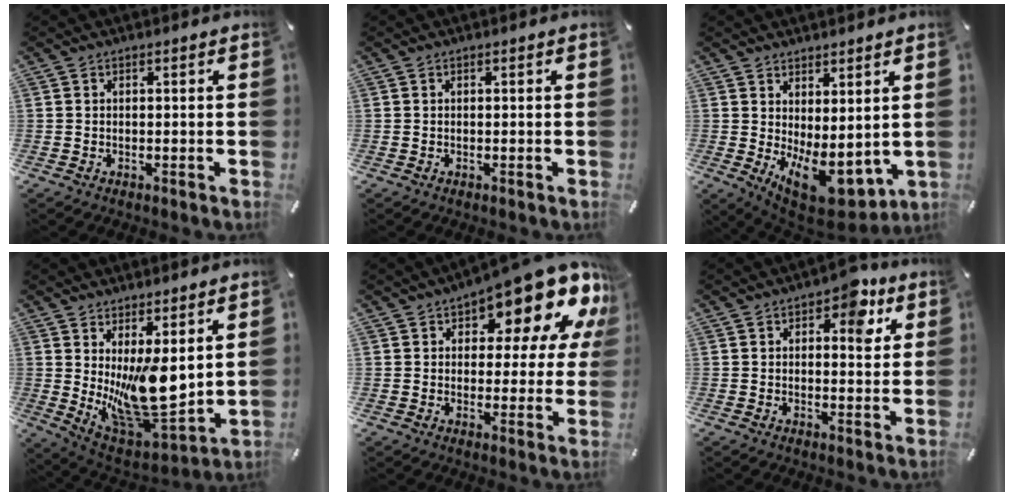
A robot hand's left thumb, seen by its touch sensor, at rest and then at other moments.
{"total": 0.0}
{"total": 10.1, "force": [-0.7, 6.2, 8.0], "torque": [-0.095, -0.030, 0.005]}
{"total": 15.6, "force": [2.8, 8.0, 13.1], "torque": [-0.213, -0.074, 0.067]}
{"total": 17.4, "force": [11.7, 7.3, 10.7], "torque": [-0.138, -0.095, 0.193]}
{"total": 8.6, "force": [3.6, 4.9, 6.0], "torque": [-0.054, -0.019, 0.052]}